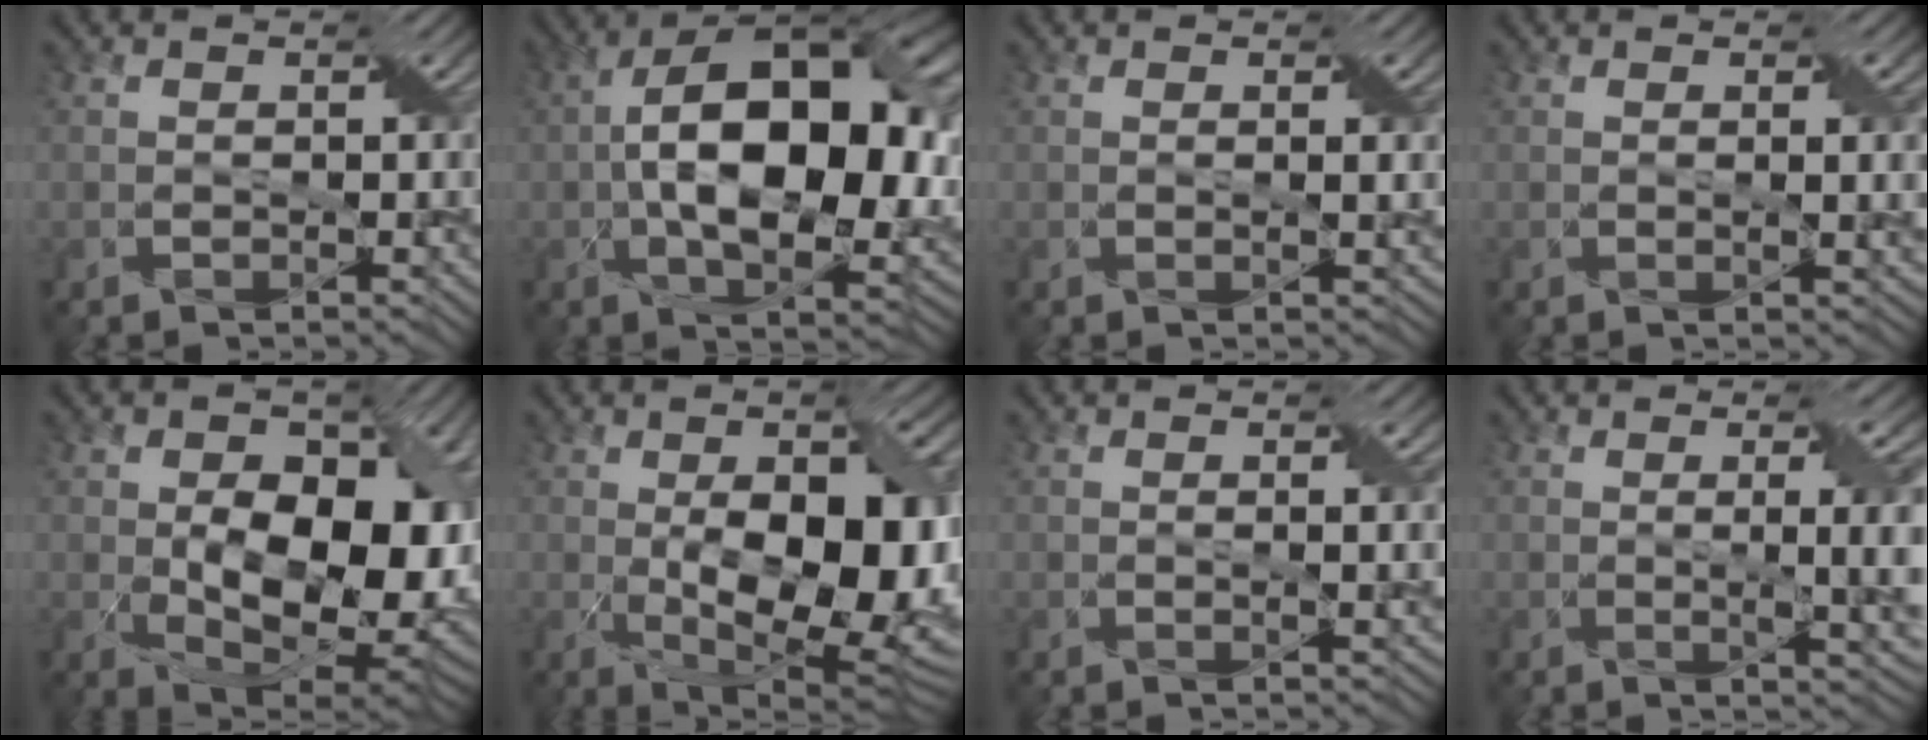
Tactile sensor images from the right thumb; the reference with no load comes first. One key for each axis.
{"total": 17.3, "fx": 0.8, "fy": 9.4, "fz": 14.5, "tx": -0.226, "ty": 0.003, "tz": 0.016}
{"total": 1.3, "fx": 0.6, "fy": -0.1, "fz": 1.2, "tx": -0.017, "ty": 0.002, "tz": 0.008}
{"total": 3.0, "fx": 0.5, "fy": 0.4, "fz": 2.9, "tx": -0.043, "ty": 0.004, "tz": 0.009}
{"total": 15.4, "fx": -0.7, "fy": 9.5, "fz": 12.1, "tx": -0.175, "ty": -0.037, "tz": 0.013}
{"total": 14.2, "fx": -0.7, "fy": 6.5, "fz": 12.6, "tx": -0.198, "ty": -0.017, "tz": 0.003}
{"total": 2.3, "fx": 0.6, "fy": 0.2, "fz": 2.2, "tx": -0.032, "ty": 0.003, "tz": 0.009}
{"total": 7.8, "fx": 0.2, "fy": 2.3, "fz": 7.5, "tx": -0.090, "ty": 0.006, "tz": 0.004}